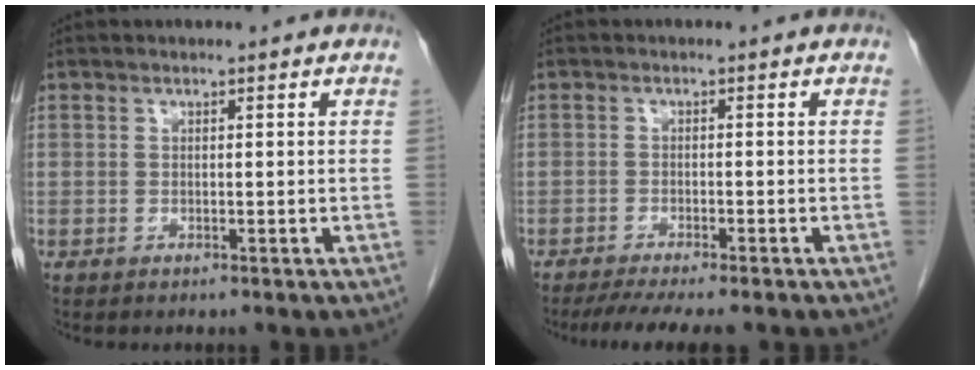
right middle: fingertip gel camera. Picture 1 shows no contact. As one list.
[{"total": 7.4, "force": [-6.2, 0.6, 4.0], "torque": [-0.051, -0.010, -0.095]}]